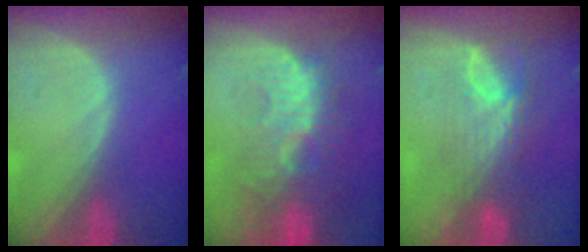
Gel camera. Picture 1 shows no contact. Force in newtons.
{"total": 10.6, "press": 9.5, "slide": 4.7}
{"total": 7.9, "press": 6.6, "slide": 4.2}